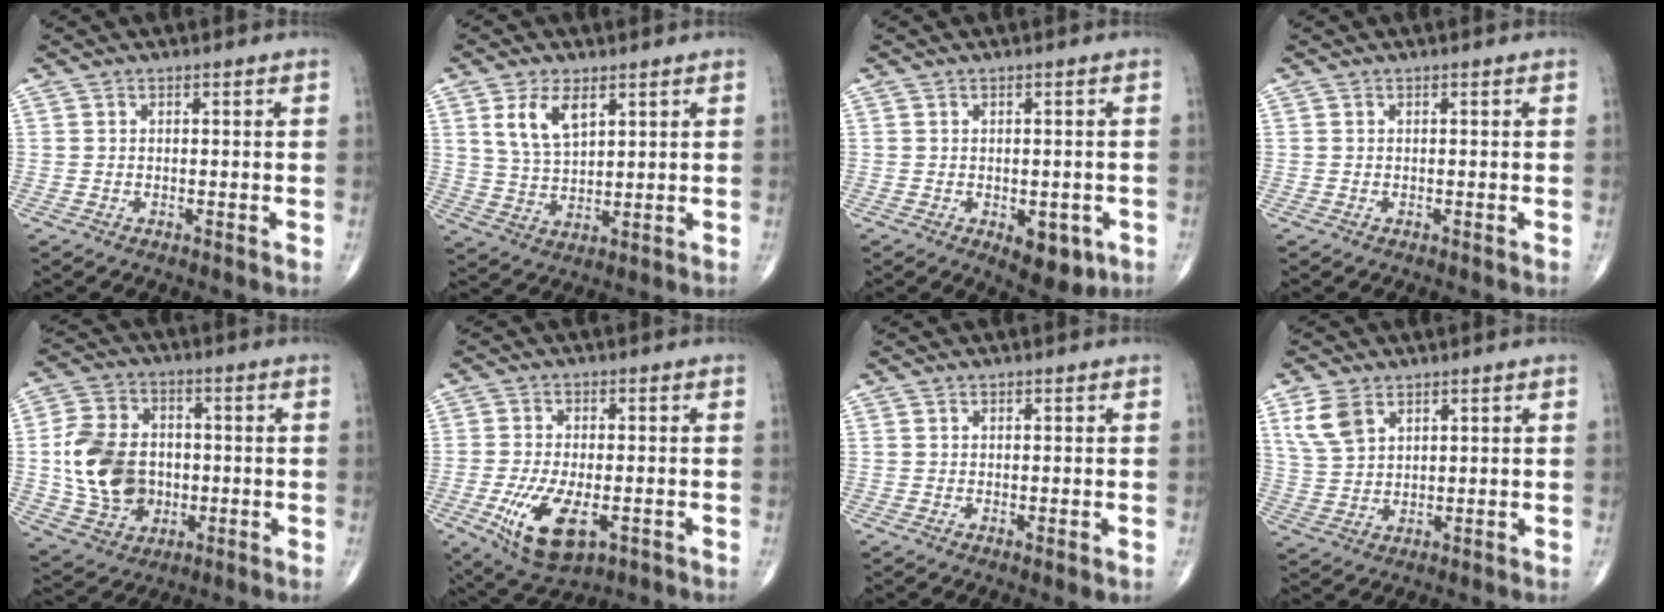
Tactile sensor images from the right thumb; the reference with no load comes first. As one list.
[{"total": 7.8, "force": [3.6, 4.0, 5.6], "torque": [-0.097, -0.016, 0.077]}, {"total": 6.5, "force": [-2.2, 3.5, 5.0], "torque": [-0.043, -0.001, -0.018]}, {"total": 0.0}, {"total": 15.1, "force": [-0.7, 11.8, 9.4], "torque": [-0.148, 0.011, -0.008]}, {"total": 11.4, "force": [-3.8, 5.2, 9.4], "torque": [-0.176, -0.008, -0.055]}, {"total": 1.3, "force": [-0.2, 0.5, 1.2], "torque": [-0.022, -0.006, -0.001]}, {"total": 6.6, "force": [3.5, 4.1, 3.8], "torque": [-0.068, -0.009, 0.077]}]